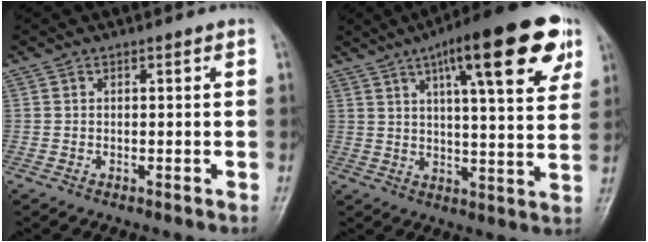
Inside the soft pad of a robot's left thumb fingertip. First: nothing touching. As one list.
[{"total": 20.2, "force": [10.0, 5.0, 16.8], "torque": [-0.213, -0.012, 0.141]}]